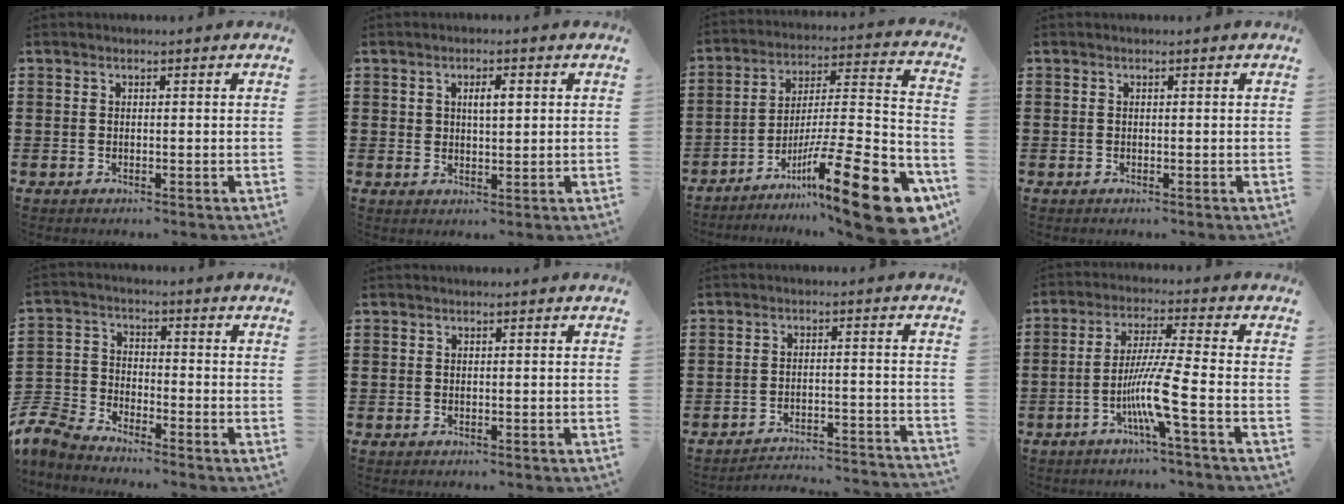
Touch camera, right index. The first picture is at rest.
{"total": 2.7, "force": [0.9, 1.1, 2.3], "torque": [-0.039, 0.003, 0.011]}
{"total": 19.6, "force": [-11.4, 2.9, 15.7], "torque": [-0.238, 0.039, -0.191]}
{"total": 0.0}
{"total": 5.6, "force": [-5.4, 1.0, 1.0], "torque": [-0.051, -0.004, -0.117]}
{"total": 0.0}
{"total": 3.3, "force": [-3.2, 0.1, 0.9], "torque": [-0.022, -0.002, -0.070]}
{"total": 8.1, "force": [-3.4, -0.5, 7.4], "torque": [-0.152, -0.018, -0.070]}